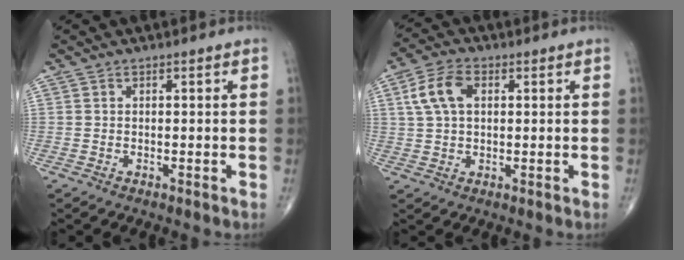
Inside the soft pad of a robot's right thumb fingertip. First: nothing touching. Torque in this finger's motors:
{"motor_torque": [-0.11, 0.36, 0.26, -0.22, 0.14]}